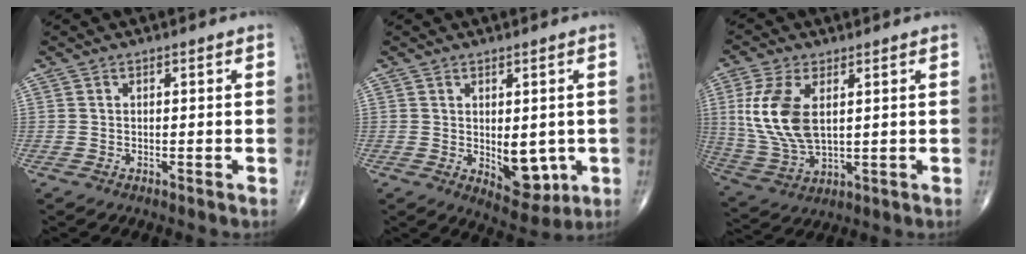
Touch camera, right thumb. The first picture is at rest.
{"total": 7.5, "force": [-0.8, 4.2, 6.1], "torque": [-0.053, -0.016, 0.005]}
{"total": 12.9, "force": [2.8, 6.8, 10.6], "torque": [-0.227, -0.012, 0.065]}